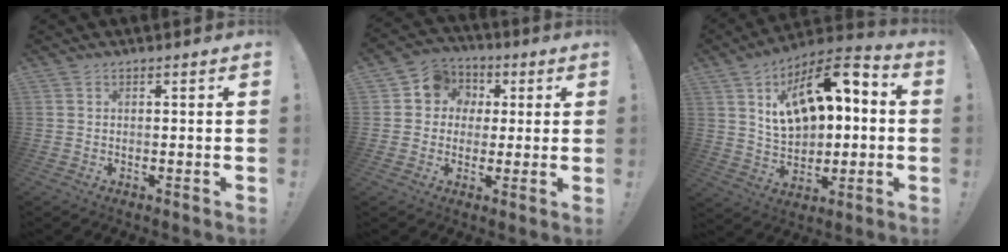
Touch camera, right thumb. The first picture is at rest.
{"total": 9.3, "force": [1.1, 8.8, 3.0], "torque": [-0.040, 0.012, 0.028]}
{"total": 16.8, "force": [5.7, 9.9, 12.3], "torque": [-0.185, -0.023, 0.101]}